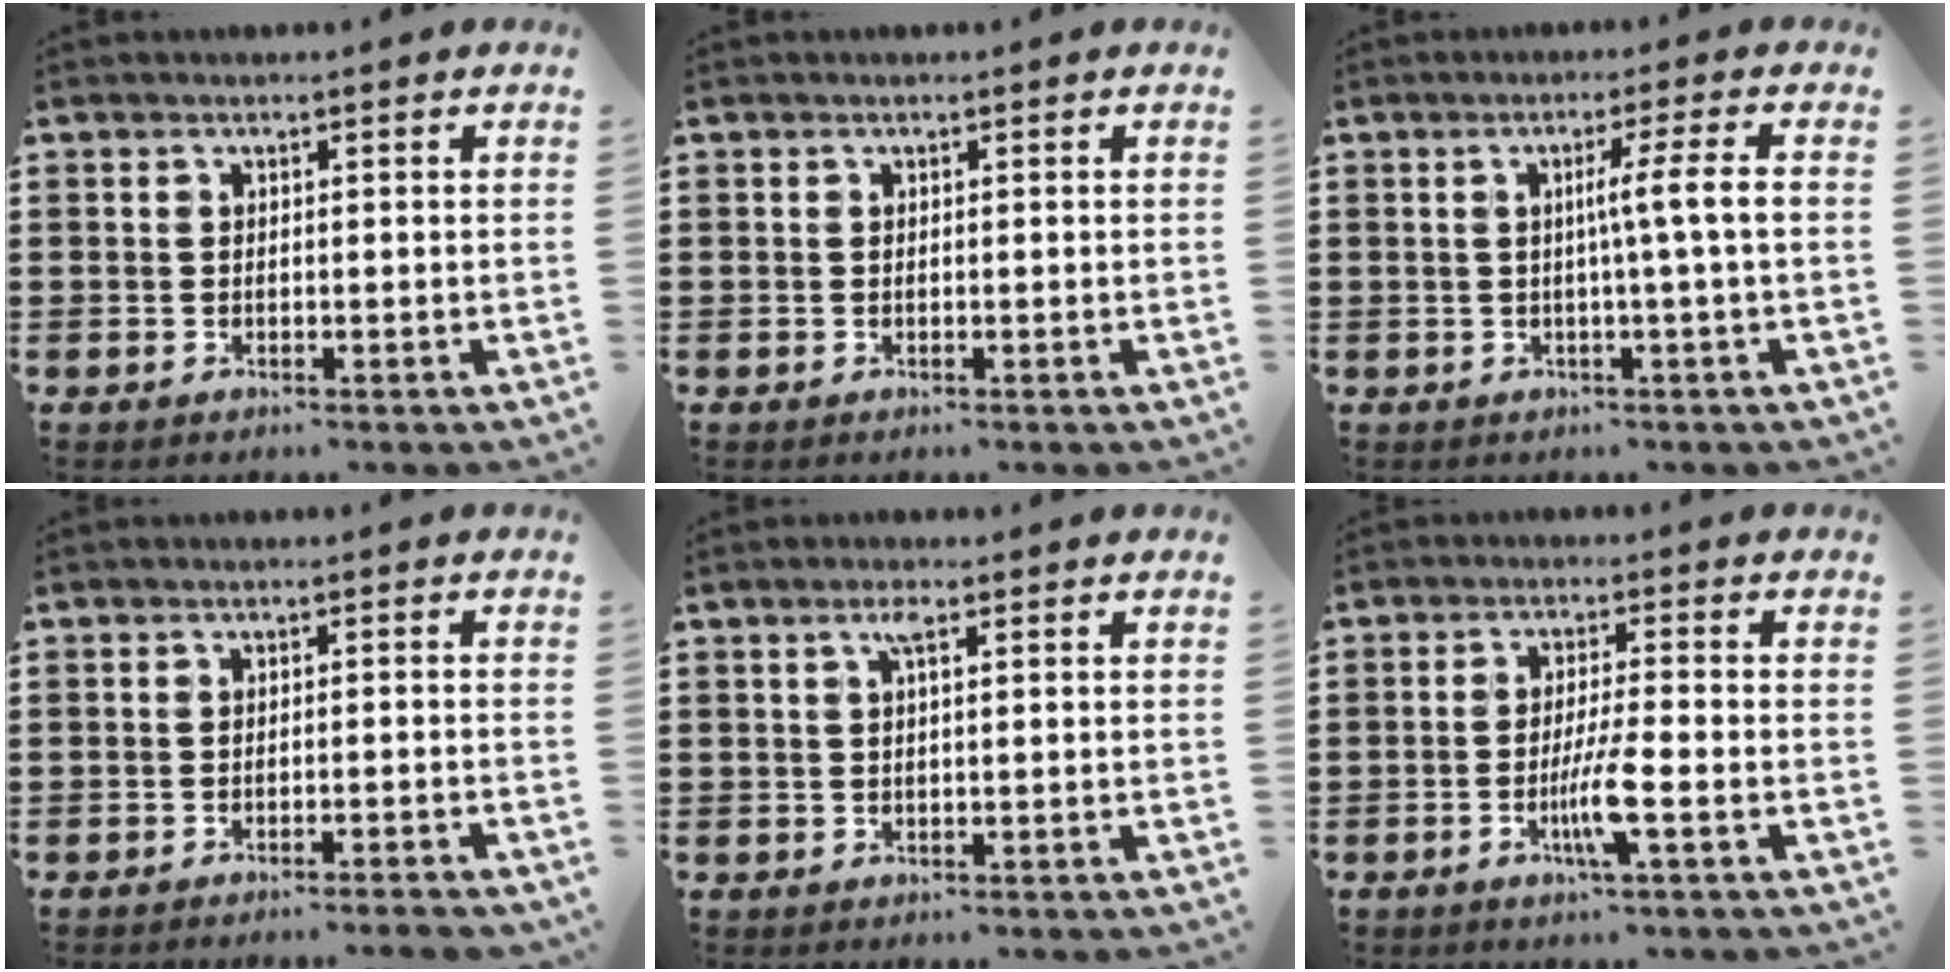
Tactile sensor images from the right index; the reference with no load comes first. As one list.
[{"total": 0.0}, {"total": 5.0, "force": [0.0, -0.8, 4.9], "torque": [-0.089, -0.008, -0.007]}, {"total": 2.1, "force": [-1.9, -0.2, 0.8], "torque": [-0.013, 0.002, -0.039]}, {"total": 1.8, "force": [0.6, 0.3, 1.7], "torque": [-0.035, 0.005, 0.009]}, {"total": 5.8, "force": [-2.2, 0.1, 5.4], "torque": [-0.103, -0.016, -0.041]}]